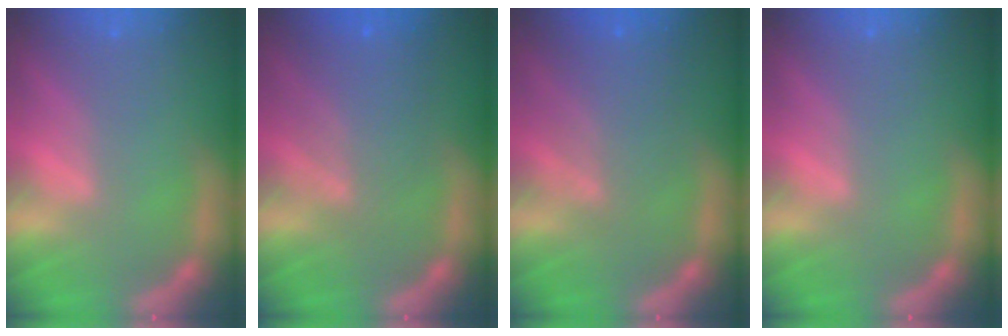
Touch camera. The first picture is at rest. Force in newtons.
{"total": 5.1}
{"total": 4.6}
{"total": 0.0}